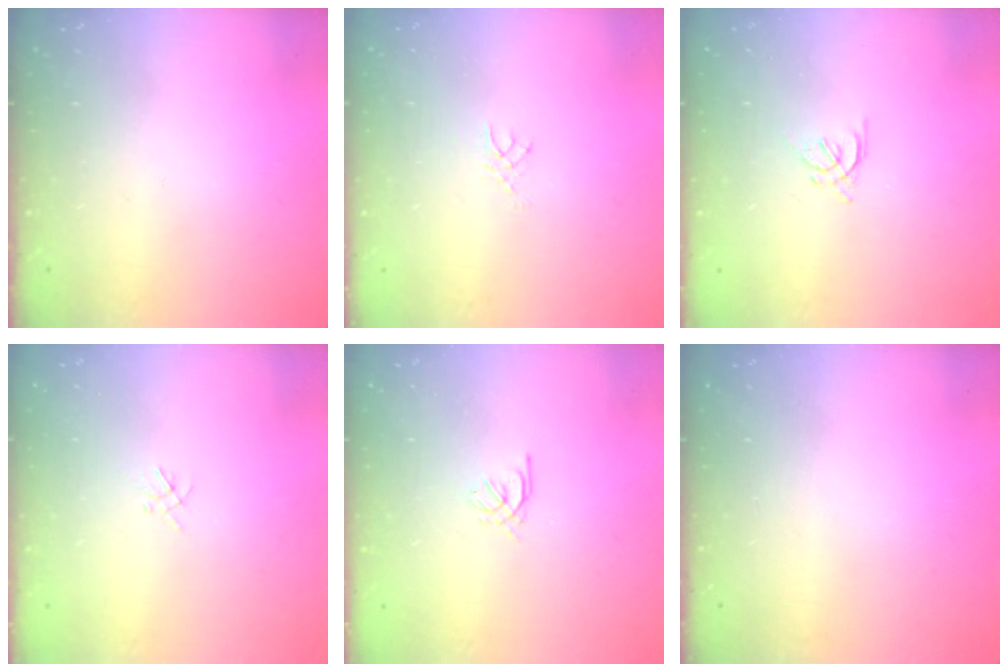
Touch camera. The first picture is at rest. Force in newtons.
{"total": 2.7, "press": 2.7, "slide": 0.4}
{"total": 2.2, "press": 2.2, "slide": 0.4}
{"total": 1.1, "press": 1.0, "slide": 0.4}
{"total": 0.9, "press": 0.8, "slide": 0.5}
{"total": 0.0}